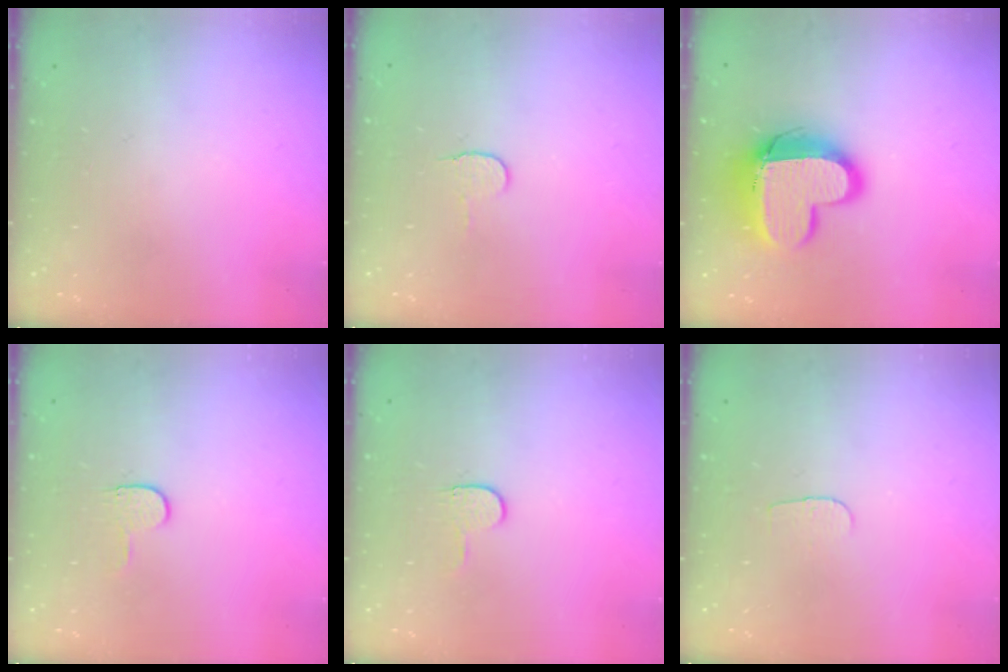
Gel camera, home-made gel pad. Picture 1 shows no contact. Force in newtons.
{"total": 4.9, "press": 4.9, "slide": 0.5}
{"total": 14.8, "press": 14.7, "slide": 1.2}
{"total": 3.6, "press": 3.6, "slide": 0.3}
{"total": 3.6, "press": 3.6, "slide": 0.3}
{"total": 2.9, "press": 2.8, "slide": 0.3}